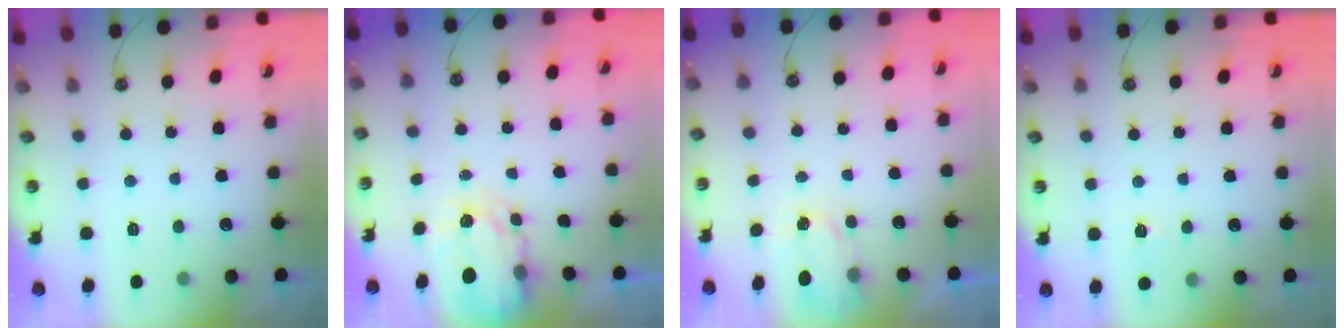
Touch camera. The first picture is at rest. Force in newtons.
{"total": 3.9, "press": 3.9, "slide": 0.1}
{"total": 2.6, "press": 2.6, "slide": 0.4}
{"total": 2.8, "press": 2.8, "slide": 0.3}